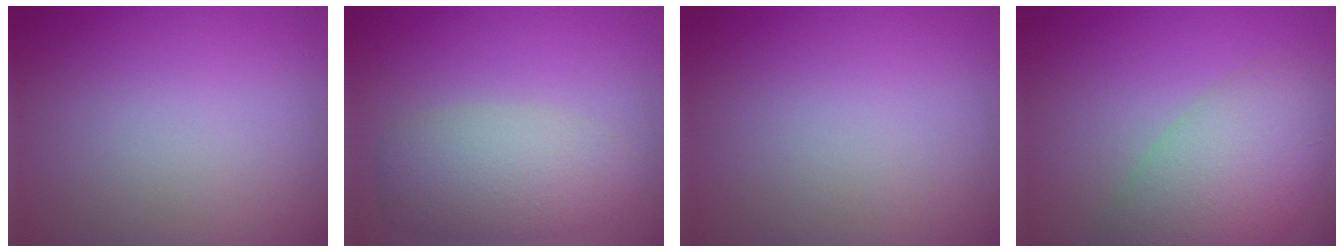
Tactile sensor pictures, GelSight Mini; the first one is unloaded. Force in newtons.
{"total": 4.6, "press": 4.6, "slide": 0.1}
{"total": 0.0}
{"total": 7.4, "press": 7.4, "slide": 0.3}